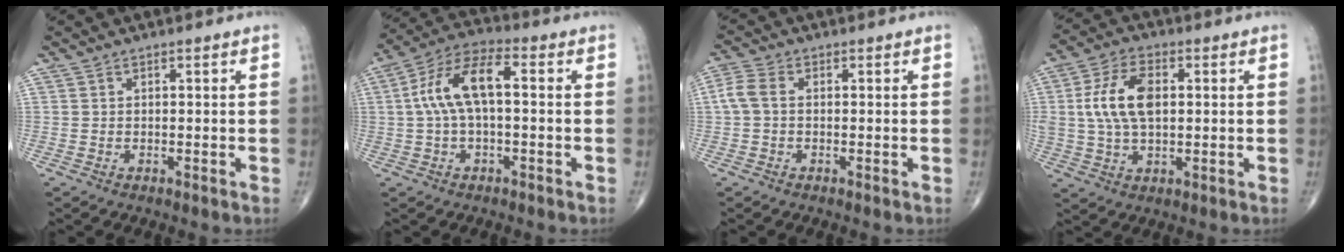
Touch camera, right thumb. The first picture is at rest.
{"total": 10.9, "force": [0.8, 4.8, 9.8], "torque": [-0.201, 0.039, 0.008]}
{"total": 4.0, "force": [0.0, 2.6, 3.0], "torque": [-0.075, 0.011, -0.008]}
{"total": 10.9, "force": [1.5, 6.0, 9.0], "torque": [-0.179, 0.007, 0.029]}